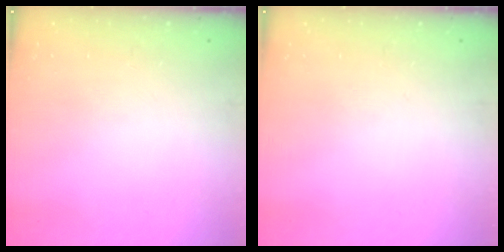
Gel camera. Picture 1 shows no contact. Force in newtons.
{"total": 0.0}